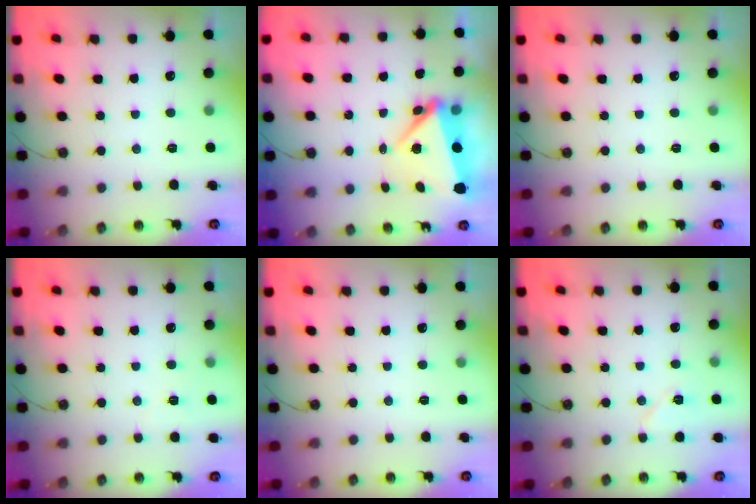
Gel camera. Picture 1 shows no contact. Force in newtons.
{"total": 6.0, "press": 6.0, "slide": 0.7}
{"total": 0.0}
{"total": 2.9, "press": 2.1, "slide": 2.0}
{"total": 0.0}
{"total": 6.7, "press": 6.5, "slide": 1.6}